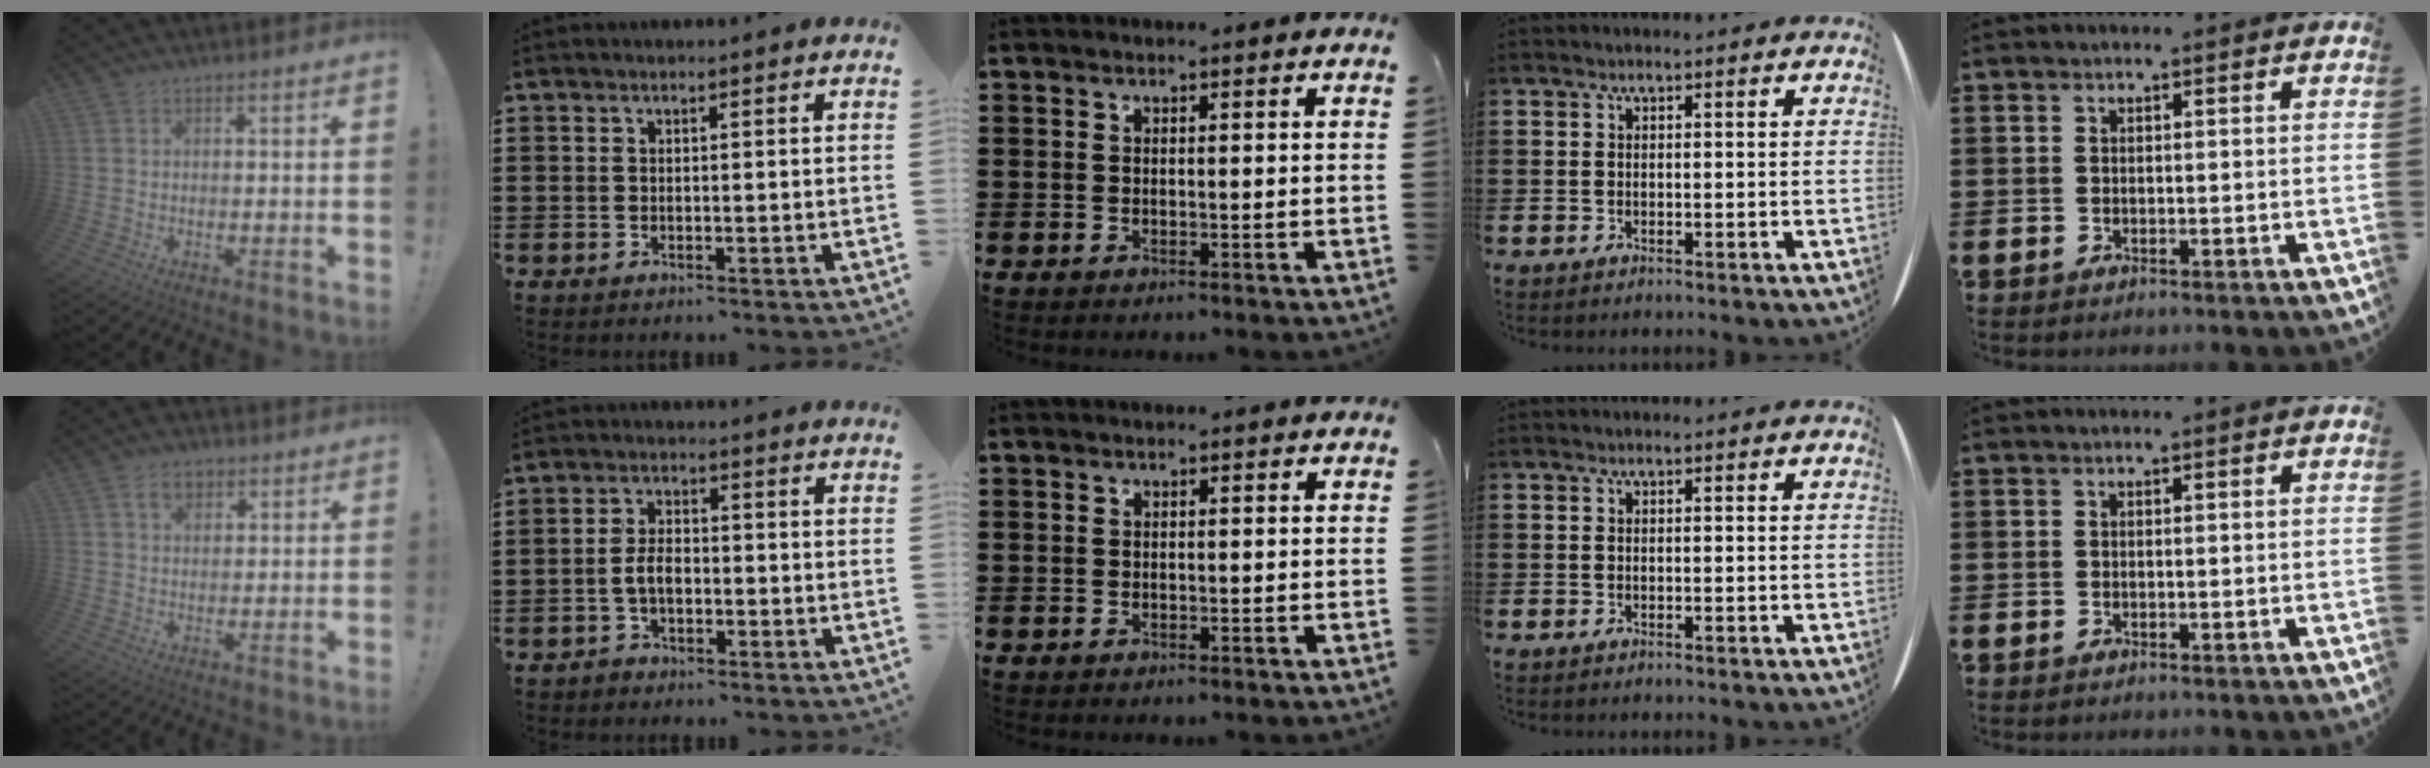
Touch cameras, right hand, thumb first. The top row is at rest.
{"thumb": {"total": 5.1, "force": [2.7, 3.4, 2.7], "torque": [-0.038, -0.003, 0.048]}, "index": {"total": 3.8, "force": [-1.2, 2.2, 2.9], "torque": [-0.070, 0.001, -0.027]}}